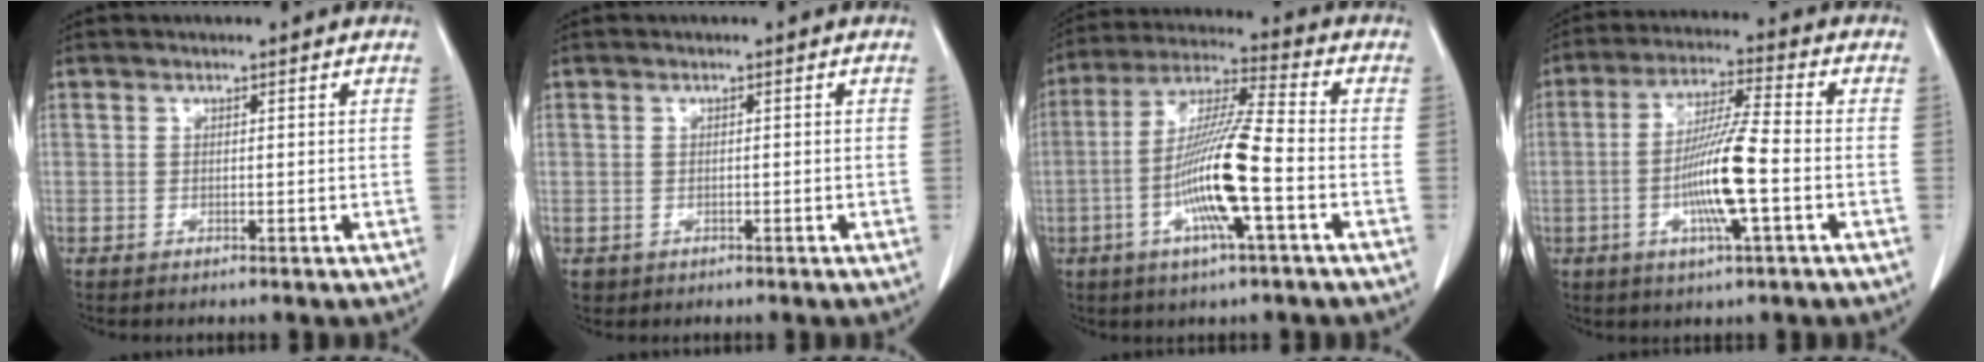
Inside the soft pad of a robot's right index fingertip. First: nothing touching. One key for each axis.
{"total": 1.8, "fx": -0.5, "fy": 1.7, "fz": 0.4, "tx": -0.008, "ty": 0.002, "tz": 0.000}
{"total": 14.3, "fx": -4.0, "fy": 0.8, "fz": 13.7, "tx": -0.271, "ty": -0.003, "tz": -0.078}
{"total": 11.5, "fx": -2.7, "fy": 0.5, "fz": 11.1, "tx": -0.215, "ty": -0.005, "tz": -0.055}